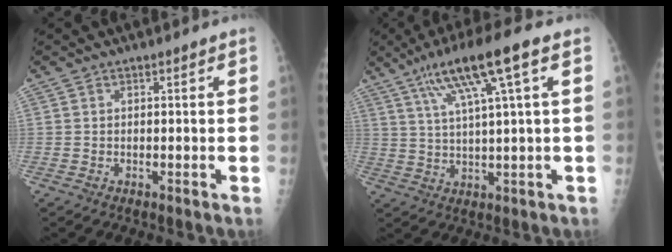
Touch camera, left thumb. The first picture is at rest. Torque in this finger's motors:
{"motor_torque": [0.24, 0.35, -0.03, -0.16, 0.14]}